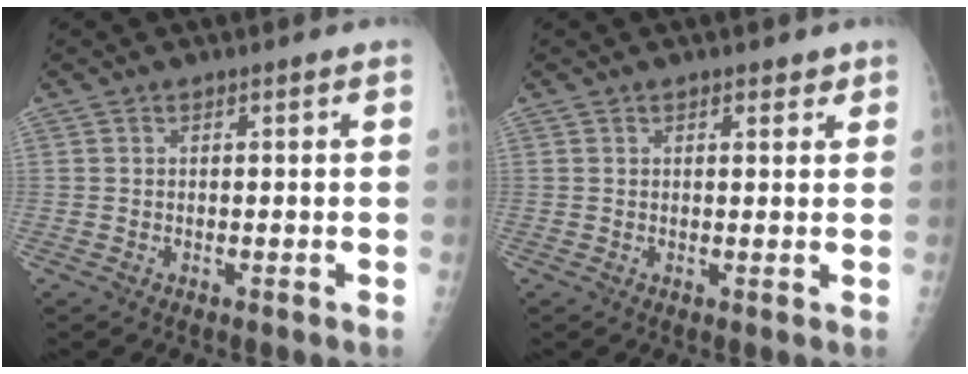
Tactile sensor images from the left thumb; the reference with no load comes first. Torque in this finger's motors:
{"motor_torque": [-0.44, 0.09, -0.20, 0.24, -0.01]}